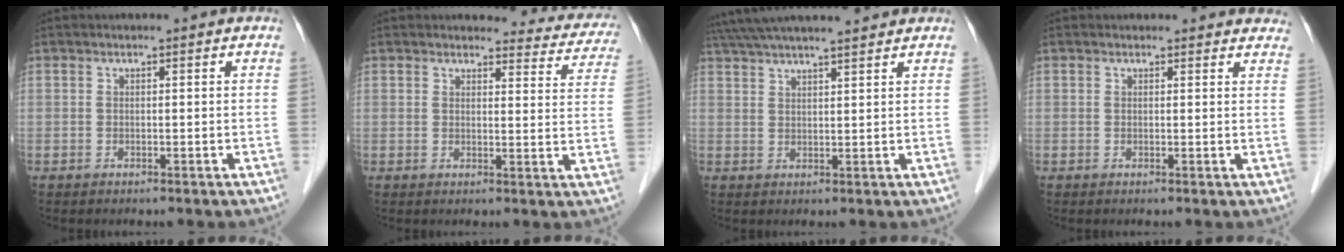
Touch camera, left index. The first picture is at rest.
{"total": 10.0, "force": [9.5, 2.7, 1.2], "torque": [0.022, -0.035, 0.077]}
{"total": 14.3, "force": [12.7, 1.3, 6.5], "torque": [-0.116, 0.040, 0.198]}
{"total": 6.6, "force": [6.1, 2.2, 0.9], "torque": [0.018, 0.005, 0.045]}